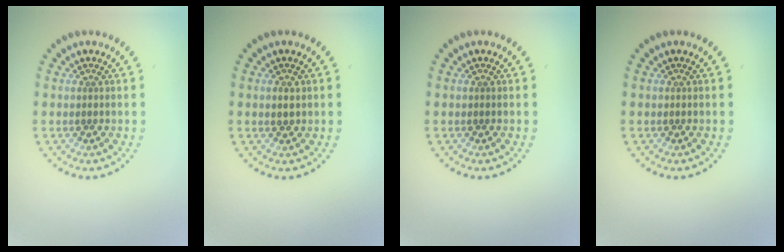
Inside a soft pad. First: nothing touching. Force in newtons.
{"total": 1.0, "press": 1.0, "slide": 0.2}
{"total": 0.0}
{"total": 0.0}